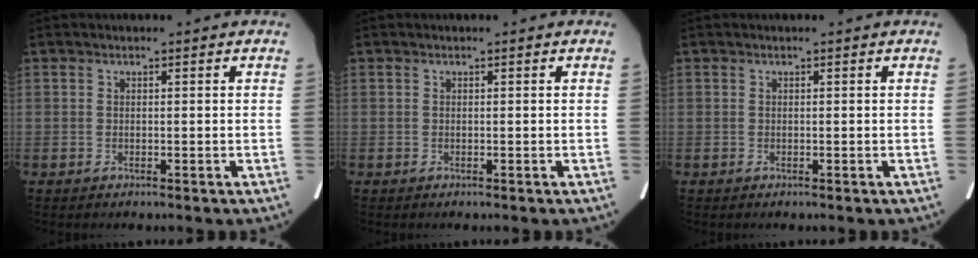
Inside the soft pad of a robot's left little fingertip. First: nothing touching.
{"total": 0.0}
{"total": 0.0}